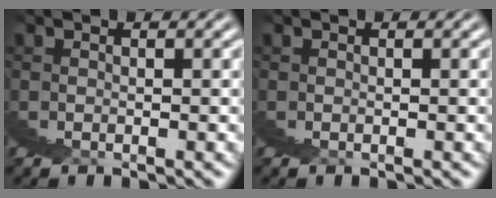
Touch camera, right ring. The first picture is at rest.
{"total": 0.0}